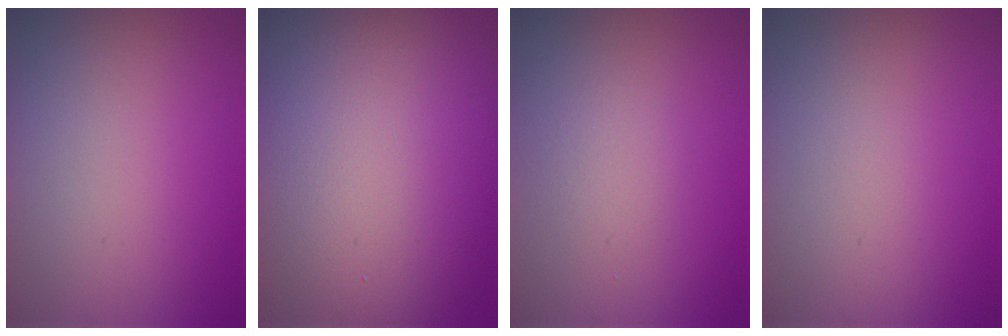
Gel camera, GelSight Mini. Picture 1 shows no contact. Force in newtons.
{"total": 17.8, "press": 17.7, "slide": 1.1}
{"total": 1.3, "press": 1.3, "slide": 0.1}
{"total": 0.0}